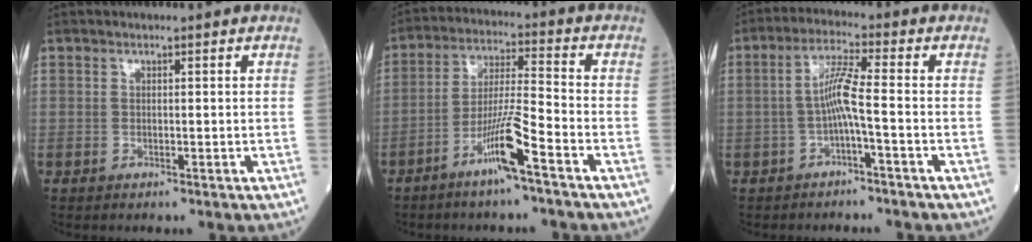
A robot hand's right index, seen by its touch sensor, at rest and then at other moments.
{"total": 8.7, "force": [-5.1, -0.5, 7.1], "torque": [-0.137, -0.004, -0.098]}
{"total": 5.1, "force": [-1.3, -0.3, 4.9], "torque": [-0.096, 0.015, -0.023]}